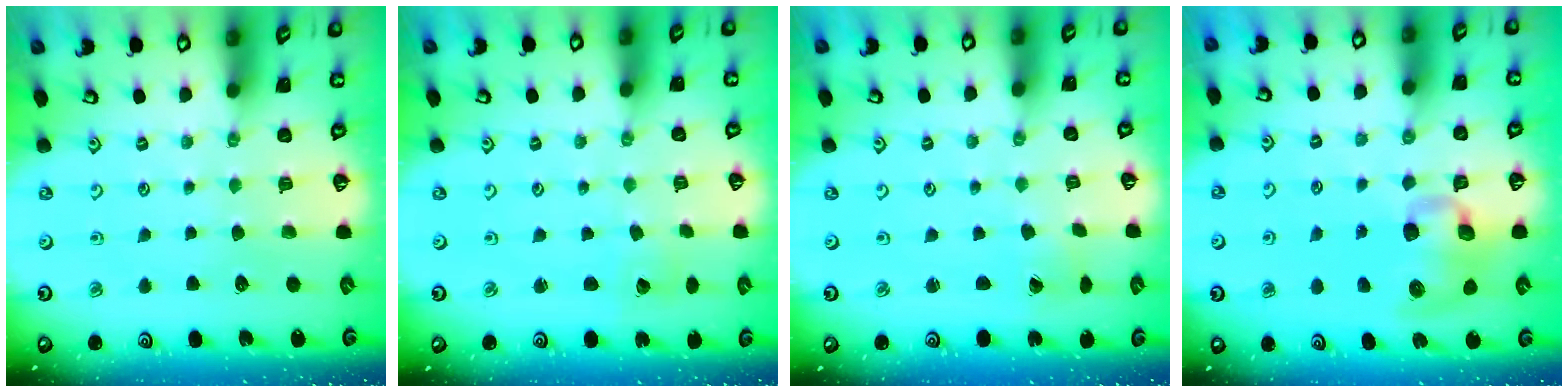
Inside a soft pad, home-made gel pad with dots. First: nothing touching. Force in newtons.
{"total": 1.6, "press": 1.6, "slide": 0.2}
{"total": 0.6, "press": 0.5, "slide": 0.2}
{"total": 12.5, "press": 12.3, "slide": 2.0}